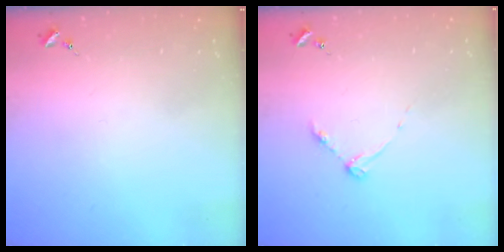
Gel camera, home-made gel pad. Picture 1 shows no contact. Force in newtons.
{"total": 3.3, "press": 3.3, "slide": 0.5}